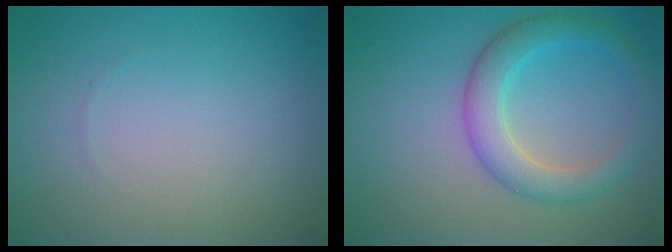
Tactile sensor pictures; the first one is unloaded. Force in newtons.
{"total": 4.1, "press": 4.1, "slide": 0.1}